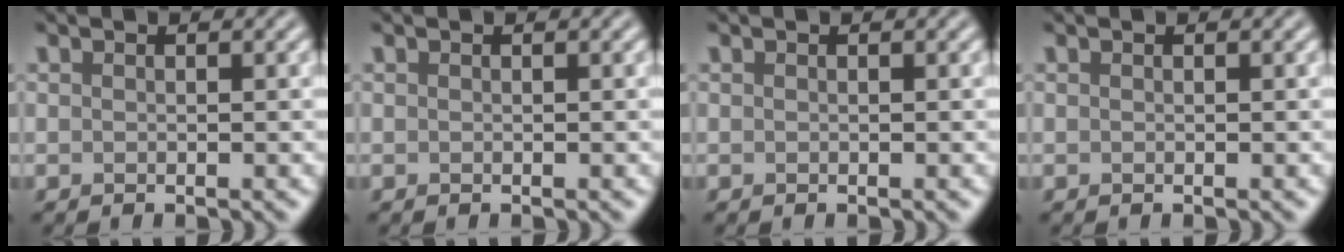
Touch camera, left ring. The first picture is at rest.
{"total": 0.0}
{"total": 0.0}
{"total": 0.0}